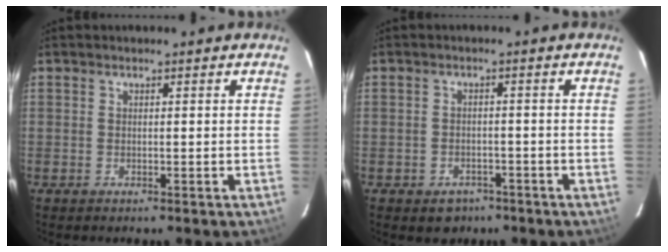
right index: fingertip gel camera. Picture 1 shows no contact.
{"total": 4.4, "force": [-2.7, 3.3, 1.0], "torque": [-0.028, 0.006, -0.028]}